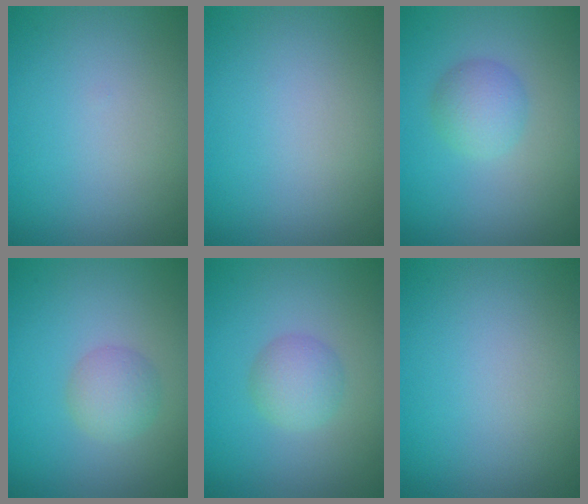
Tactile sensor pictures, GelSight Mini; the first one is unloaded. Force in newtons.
{"total": 0.0}
{"total": 2.7, "press": 2.7, "slide": 0.1}
{"total": 2.4, "press": 2.4, "slide": 0.1}
{"total": 2.4, "press": 2.4, "slide": 0.1}
{"total": 0.0}